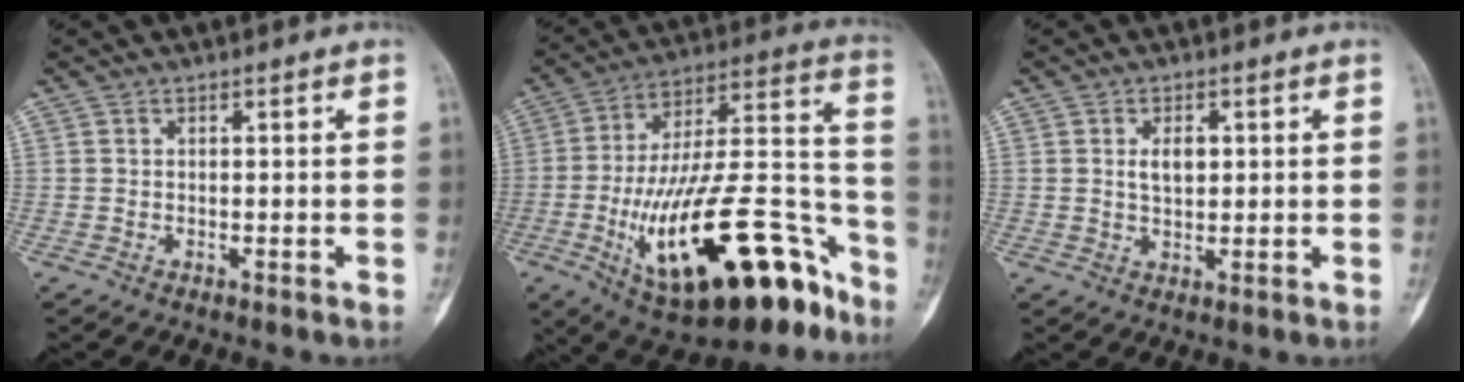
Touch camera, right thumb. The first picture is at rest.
{"total": 31.2, "force": [-15.0, 12.0, 24.6], "torque": [-0.360, 0.081, -0.229]}
{"total": 3.8, "force": [0.9, 2.3, 2.9], "torque": [-0.041, -0.004, 0.016]}